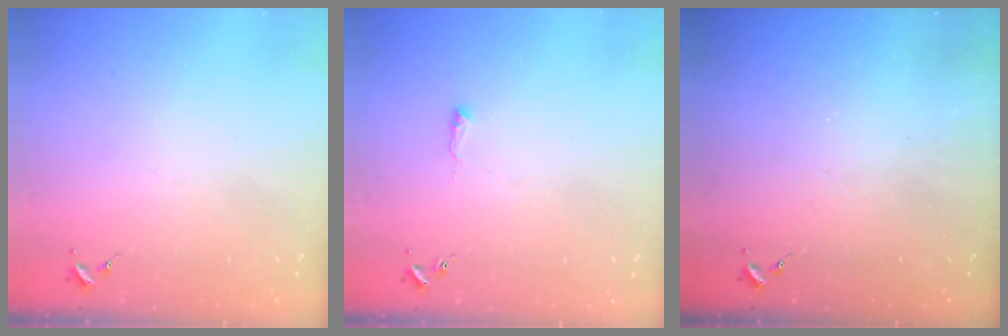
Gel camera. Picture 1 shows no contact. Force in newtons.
{"total": 4.9, "press": 4.9, "slide": 0.7}
{"total": 0.0}